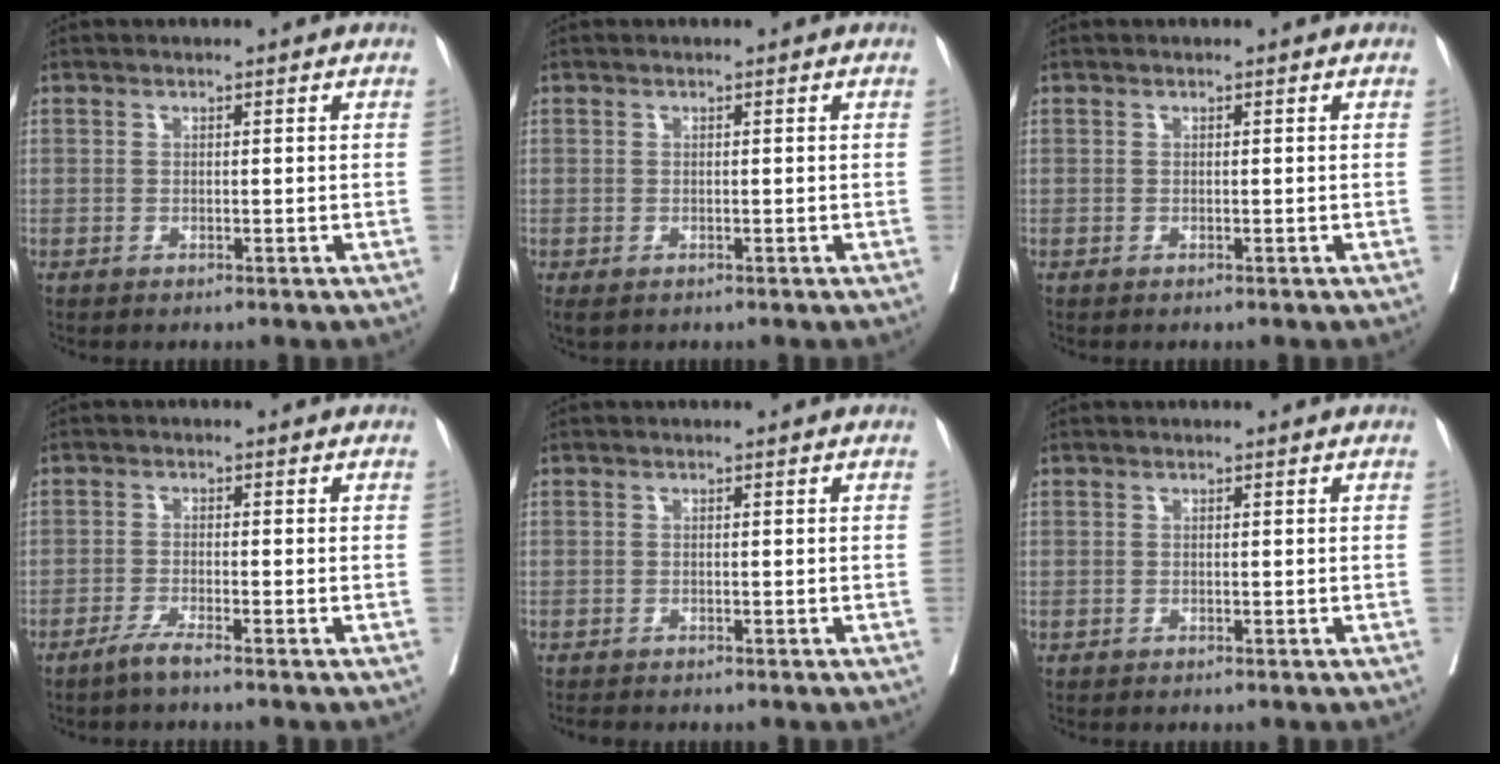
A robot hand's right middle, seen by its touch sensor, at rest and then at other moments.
{"total": 1.4, "force": [-0.7, 0.9, 0.8], "torque": [-0.012, -0.003, -0.005]}
{"total": 0.0}
{"total": 2.3, "force": [-1.9, -0.4, 1.3], "torque": [-0.030, -0.004, -0.041]}
{"total": 1.0, "force": [-0.9, 0.2, 0.2], "torque": [-0.009, -0.003, -0.015]}
{"total": 0.0}